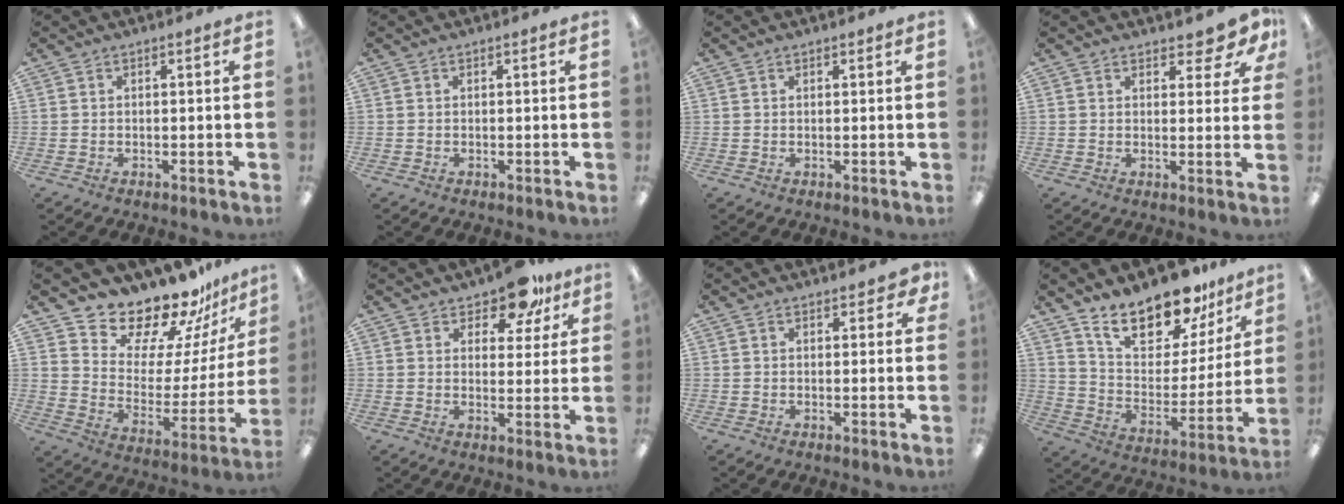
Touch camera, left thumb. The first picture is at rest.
{"total": 0.0}
{"total": 0.6, "force": [0.6, 0.3, 0.1], "torque": [-0.001, 0.001, 0.011]}
{"total": 5.2, "force": [4.3, 2.1, 2.1], "torque": [-0.018, -0.024, 0.074]}
{"total": 16.9, "force": [15.8, 5.1, 2.8], "torque": [-0.056, -0.155, 0.281]}
{"total": 9.4, "force": [7.3, 4.2, 4.1], "torque": [-0.047, -0.043, 0.127]}
{"total": 2.5, "force": [1.7, 1.3, 1.3], "torque": [-0.011, -0.002, 0.027]}
{"total": 19.2, "force": [15.6, 7.8, 8.2], "torque": [-0.134, -0.108, 0.274]}